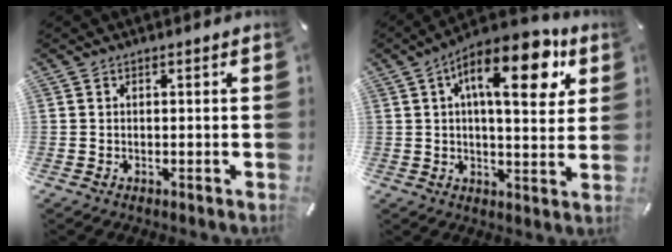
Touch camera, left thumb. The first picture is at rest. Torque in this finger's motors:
{"motor_torque": [0.04, 1.02, 1.52, -1.25, 0.55]}